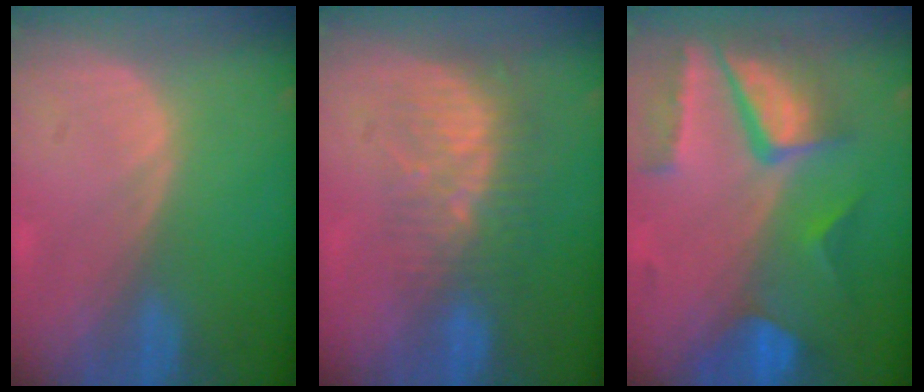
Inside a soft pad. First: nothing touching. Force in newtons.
{"total": 8.6, "press": 7.4, "slide": 4.3}
{"total": 10.5, "press": 8.9, "slide": 5.6}